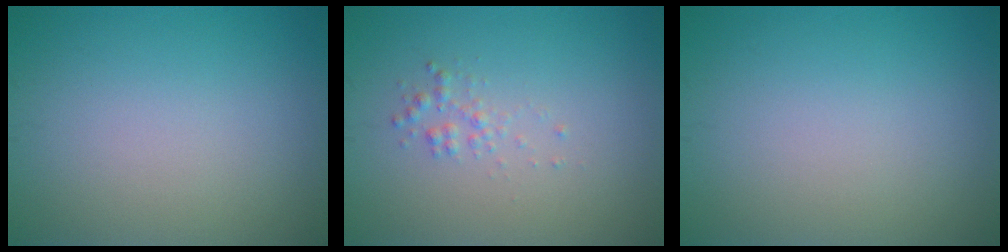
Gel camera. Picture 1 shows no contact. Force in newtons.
{"total": 1.2, "press": 1.2, "slide": 0.0}
{"total": 0.0}